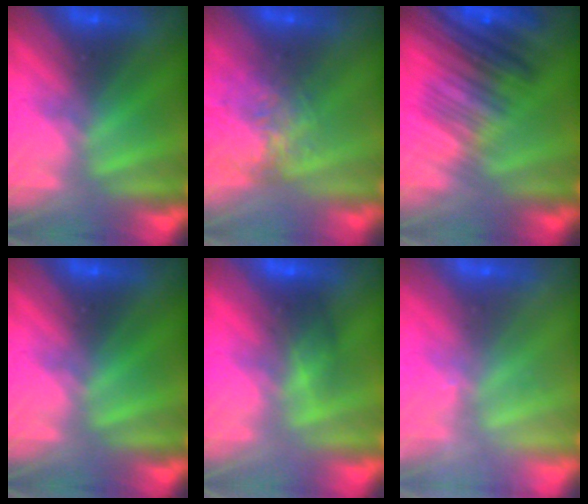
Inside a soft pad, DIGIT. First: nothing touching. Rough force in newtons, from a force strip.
{"total": 6.9}
{"total": 7.4}
{"total": 0.0}
{"total": 2.8}
{"total": 2.2}